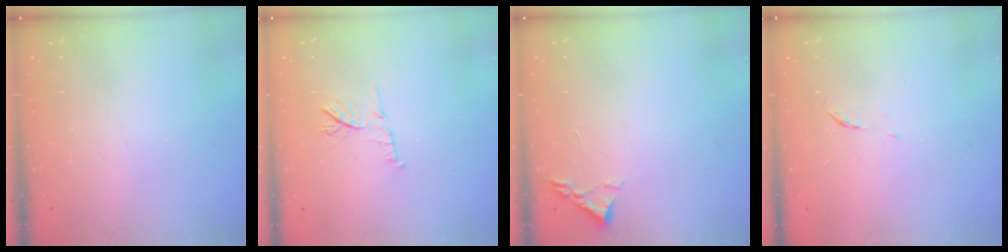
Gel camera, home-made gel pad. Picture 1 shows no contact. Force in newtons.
{"total": 7.5, "press": 7.5, "slide": 0.7}
{"total": 2.4, "press": 2.3, "slide": 0.3}
{"total": 3.5, "press": 3.4, "slide": 0.5}